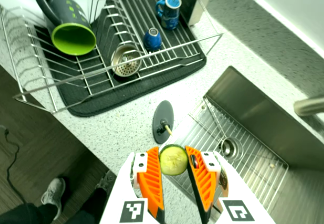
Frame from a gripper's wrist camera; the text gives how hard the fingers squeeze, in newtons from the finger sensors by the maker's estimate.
{"total": 7.0, "left": 6.9, "right": 7.2}